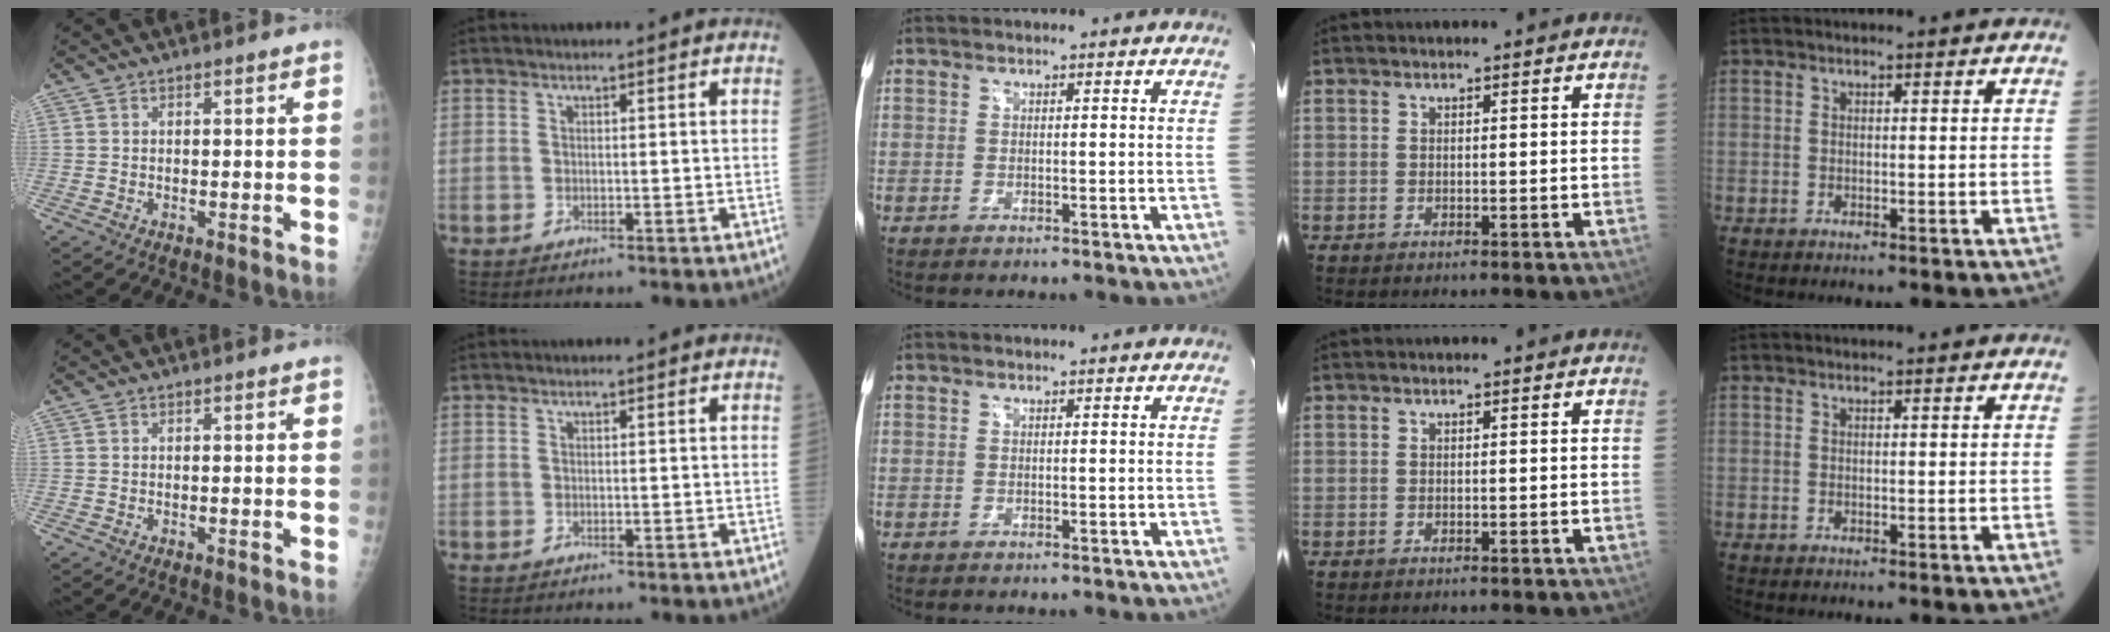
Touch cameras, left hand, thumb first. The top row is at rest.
{}